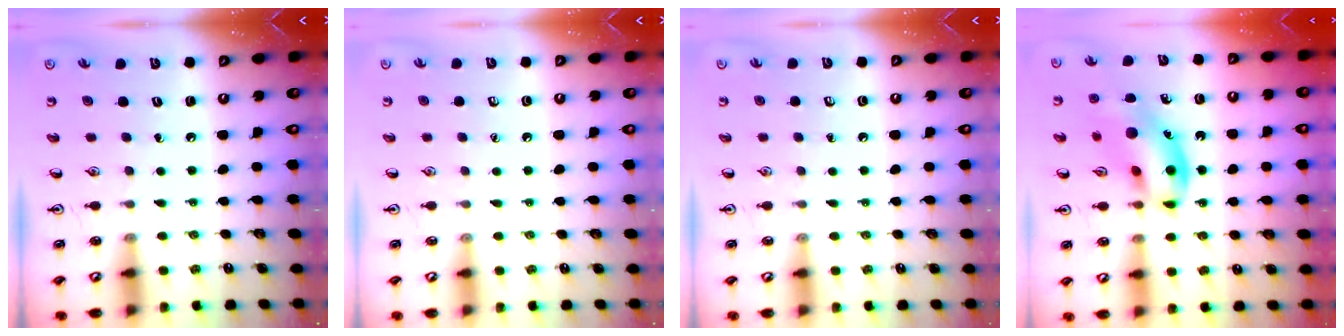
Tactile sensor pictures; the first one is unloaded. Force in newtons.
{"total": 0.0}
{"total": 0.0}
{"total": 14.6, "press": 14.3, "slide": 2.6}